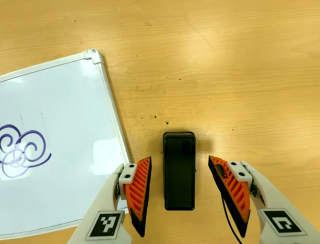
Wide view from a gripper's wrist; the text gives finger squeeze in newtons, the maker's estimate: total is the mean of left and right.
{"total": 0.0}